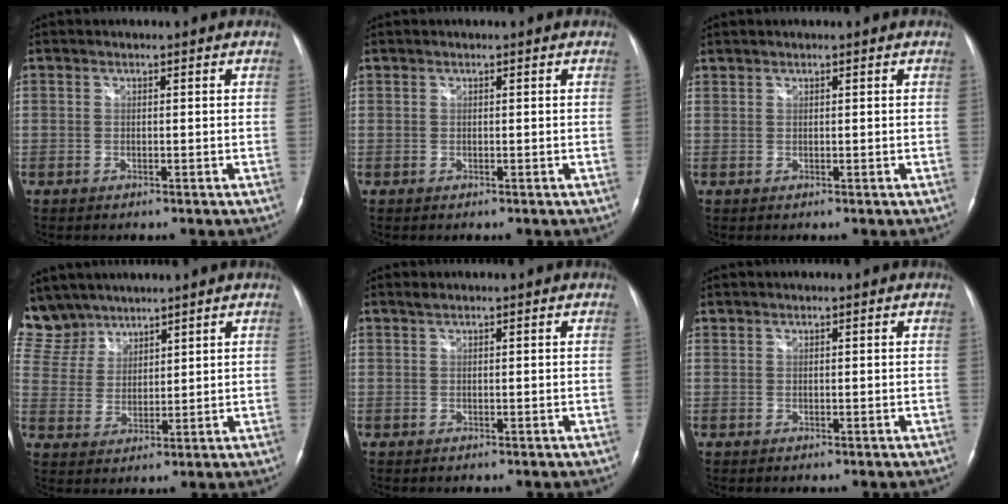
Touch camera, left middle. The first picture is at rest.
{"total": 0.0}
{"total": 0.5, "force": [0.5, 0.0, 0.0], "torque": [-0.006, 0.006, 0.014]}
{"total": 9.6, "force": [8.4, 4.8, 0.6], "torque": [-0.026, 0.016, 0.181]}
{"total": 0.6, "force": [0.5, -0.1, 0.3], "torque": [-0.013, 0.007, 0.014]}
{"total": 0.0}